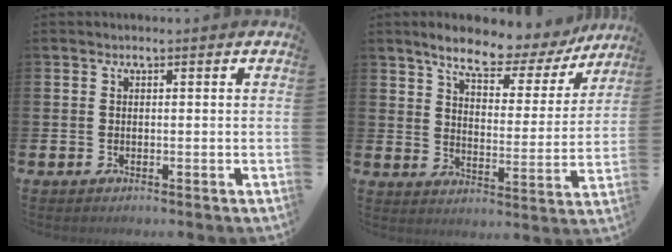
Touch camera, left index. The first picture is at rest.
{"total": 7.7, "force": [6.7, 2.2, 3.2], "torque": [-0.083, -0.045, 0.110]}